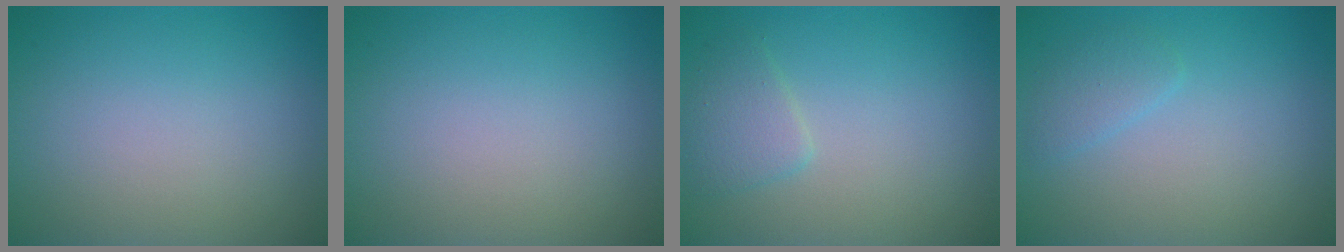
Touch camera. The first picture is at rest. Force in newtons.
{"total": 0.0}
{"total": 1.9, "press": 1.9, "slide": 0.1}
{"total": 1.4, "press": 1.4, "slide": 0.1}